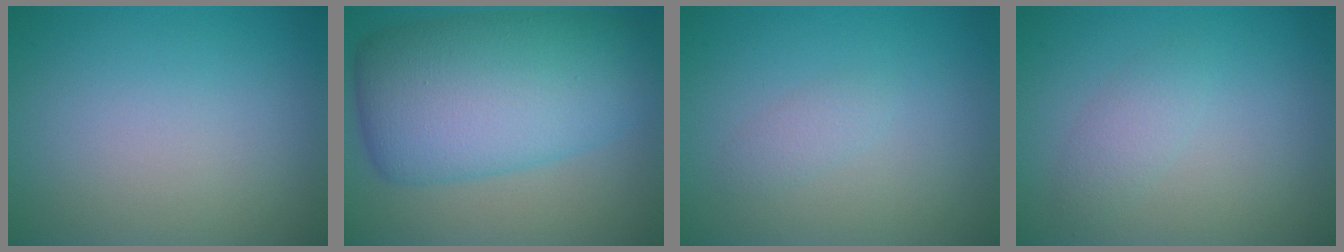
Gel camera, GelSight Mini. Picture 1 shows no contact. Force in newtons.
{"total": 11.6, "press": 11.6, "slide": 0.3}
{"total": 1.0, "press": 1.0, "slide": 0.0}
{"total": 1.6, "press": 1.6, "slide": 0.1}